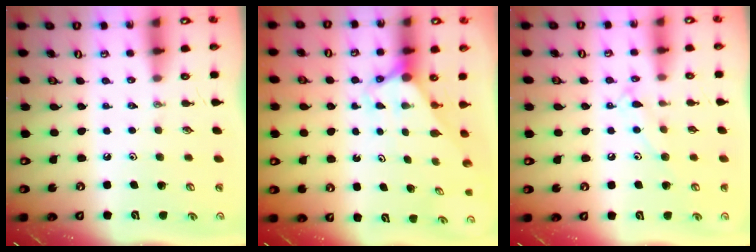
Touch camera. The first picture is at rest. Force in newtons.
{"total": 2.7, "press": 2.7, "slide": 0.0}
{"total": 8.8, "press": 8.8, "slide": 0.6}